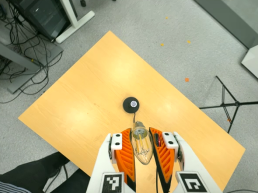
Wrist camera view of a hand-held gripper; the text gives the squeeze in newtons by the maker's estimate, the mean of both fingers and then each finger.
{"total": 22.8, "left": 24.8, "right": 20.8}